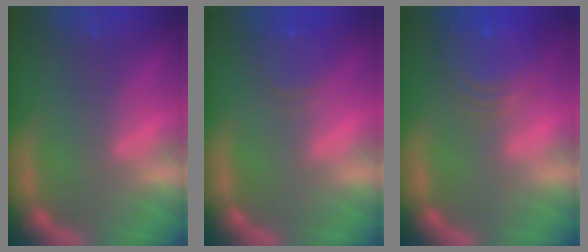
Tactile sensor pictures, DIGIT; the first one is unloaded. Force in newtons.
{"total": 3.5}
{"total": 8.5}